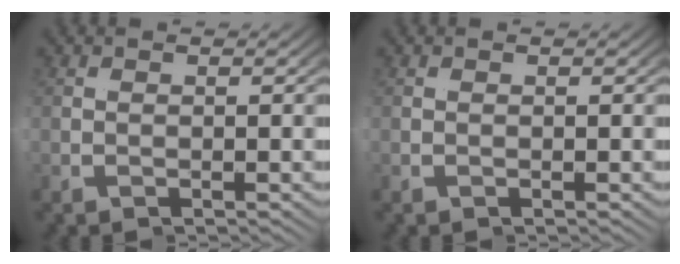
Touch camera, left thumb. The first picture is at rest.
{"total": 0.0}